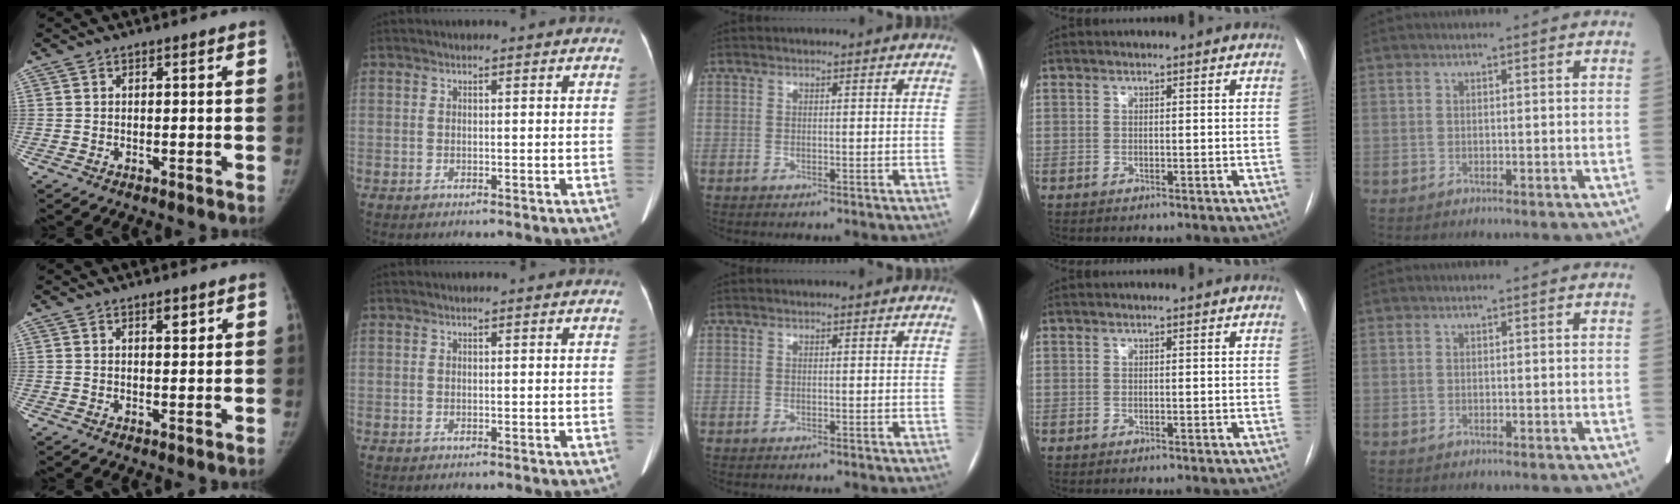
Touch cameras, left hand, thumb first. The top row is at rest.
{"thumb": {"total": 1.9, "force": [1.2, 0.8, 1.2], "torque": [-0.011, -0.007, 0.019]}}